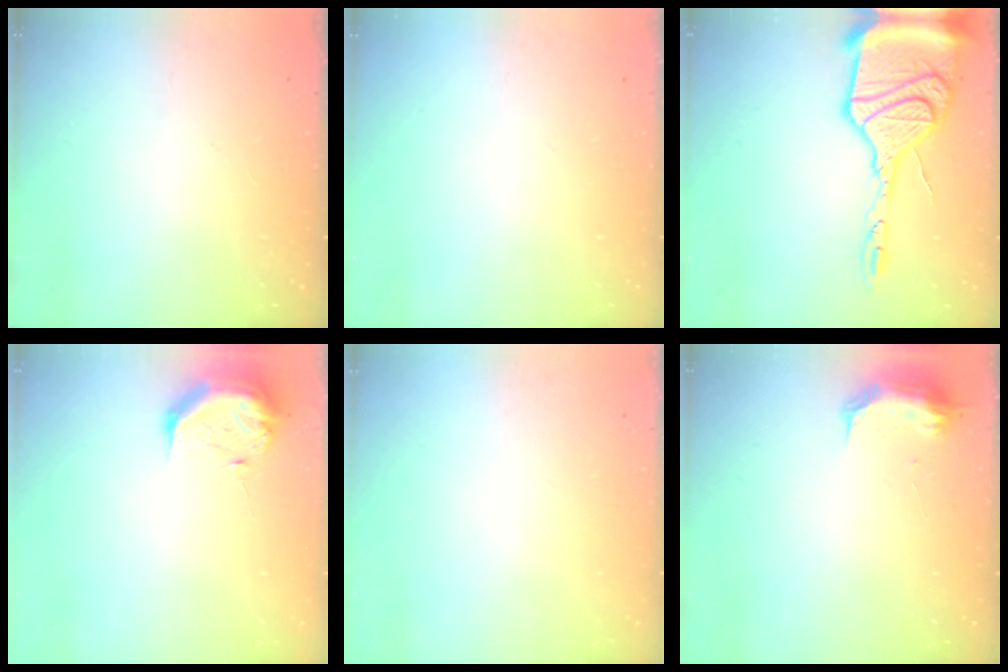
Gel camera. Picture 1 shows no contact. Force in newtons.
{"total": 0.0}
{"total": 23.1, "press": 22.5, "slide": 4.9}
{"total": 11.1, "press": 11.0, "slide": 1.2}
{"total": 0.0}
{"total": 8.5, "press": 8.4, "slide": 0.9}